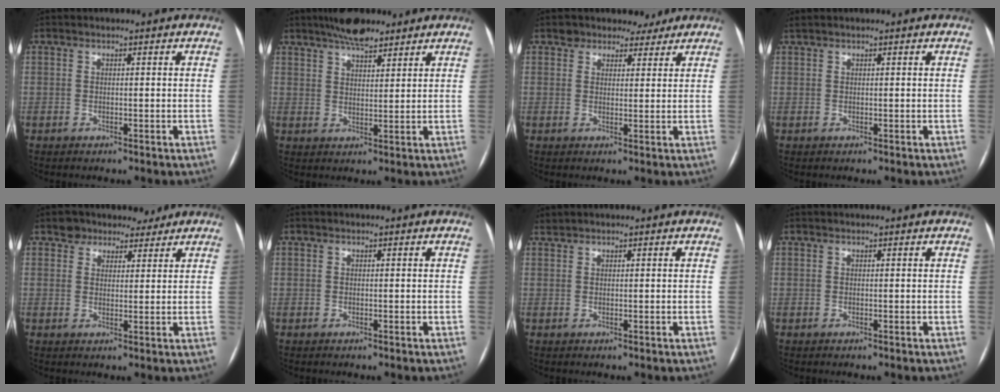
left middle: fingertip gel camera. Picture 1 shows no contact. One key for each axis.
{"total": 6.5, "fx": 5.1, "fy": 1.9, "fz": 3.4, "tx": -0.059, "ty": 0.012, "tz": 0.087}
{"total": 4.3, "fx": 3.5, "fy": 2.4, "fz": 0.2, "tx": 0.008, "ty": 0.007, "tz": 0.043}
{"total": 0.6, "fx": 0.5, "fy": 0.0, "fz": 0.1, "tx": -0.011, "ty": 0.017, "tz": 0.017}
{"total": 5.2, "fx": 4.2, "fy": 3.1, "fz": 0.6, "tx": -0.002, "ty": 0.011, "tz": 0.059}
{"total": 0.0}
{"total": 0.7, "fx": 0.7, "fy": 0.1, "fz": -0.1, "tx": -0.005, "ty": 0.010, "tz": 0.018}
{"total": 0.6, "fx": 0.6, "fy": 0.0, "fz": 0.1, "tx": -0.002, "ty": 0.012, "tz": 0.009}